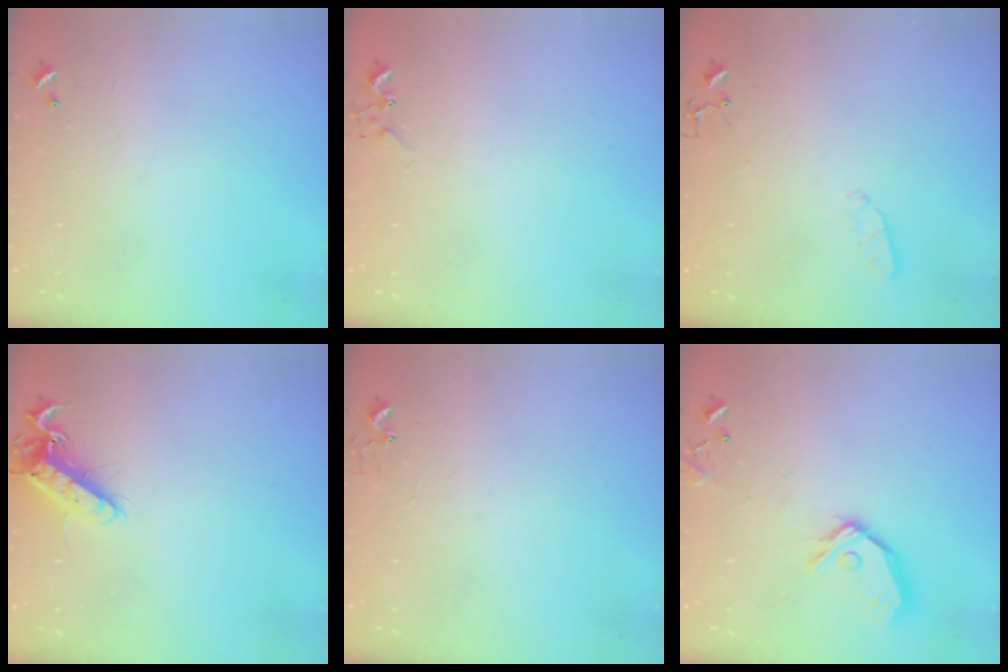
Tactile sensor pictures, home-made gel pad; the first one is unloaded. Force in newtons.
{"total": 5.2, "press": 5.2, "slide": 0.6}
{"total": 3.6, "press": 3.5, "slide": 0.6}
{"total": 13.2, "press": 13.2, "slide": 1.3}
{"total": 2.7, "press": 2.7, "slide": 0.3}
{"total": 14.2, "press": 14.0, "slide": 2.3}